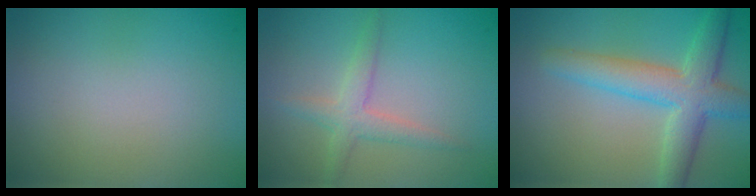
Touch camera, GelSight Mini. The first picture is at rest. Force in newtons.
{"total": 2.3, "press": 2.3, "slide": 0.1}
{"total": 5.4, "press": 5.3, "slide": 0.2}